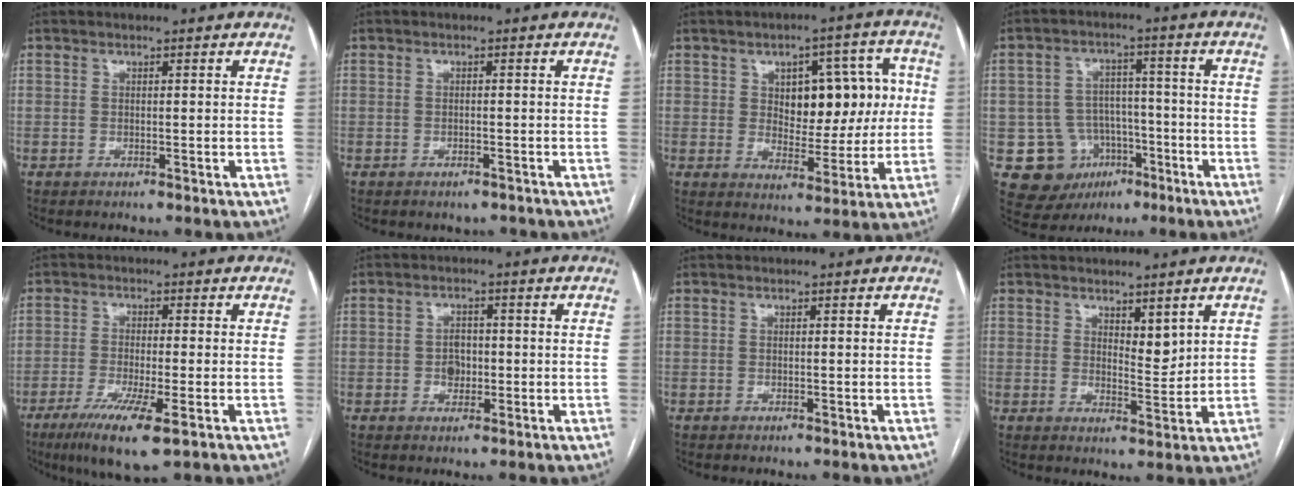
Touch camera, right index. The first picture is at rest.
{"total": 1.6, "force": [-1.3, 0.9, 0.3], "torque": [-0.009, 0.004, -0.012]}
{"total": 10.8, "force": [1.9, 5.9, 8.9], "torque": [-0.106, 0.031, 0.037]}
{"total": 10.4, "force": [-3.8, 9.2, 2.8], "torque": [-0.047, 0.029, -0.045]}
{"total": 9.1, "force": [-4.7, 1.0, 7.7], "torque": [-0.141, -0.026, -0.078]}
{"total": 2.9, "force": [-0.4, 2.2, 1.9], "torque": [-0.026, 0.006, -0.006]}
{"total": 0.0}
{"total": 3.3, "force": [2.2, 1.2, 2.2], "torque": [-0.036, -0.012, 0.043]}